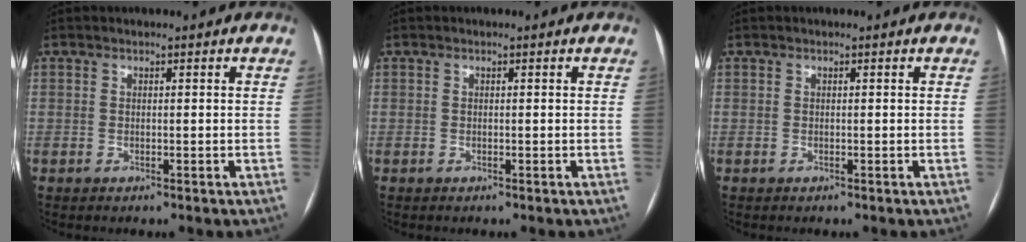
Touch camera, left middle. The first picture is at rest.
{"total": 0.0}
{"total": 0.0}